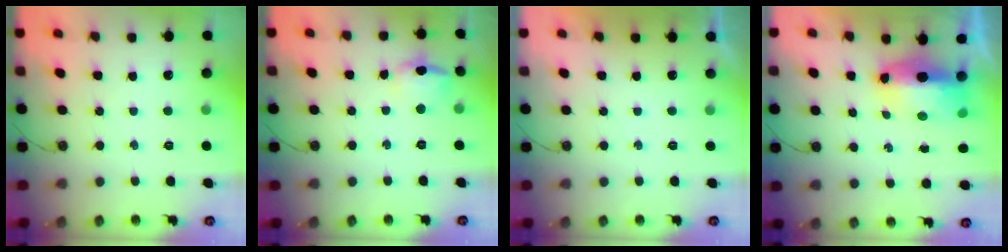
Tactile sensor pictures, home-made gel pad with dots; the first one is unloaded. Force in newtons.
{"total": 9.4, "press": 9.3, "slide": 1.3}
{"total": 0.0}
{"total": 9.4, "press": 9.2, "slide": 2.2}